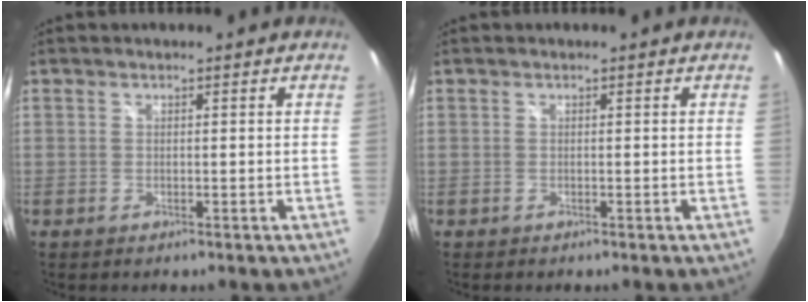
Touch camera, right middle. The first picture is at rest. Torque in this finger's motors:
{"motor_torque": [-0.04, -0.05, -0.01, 0.00]}